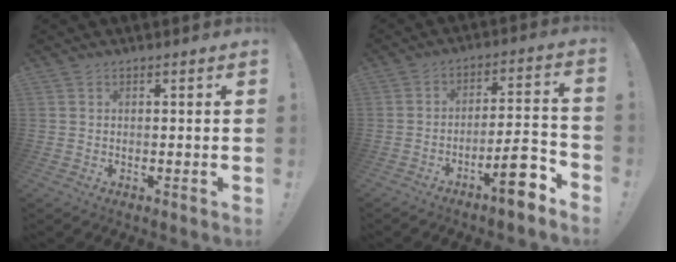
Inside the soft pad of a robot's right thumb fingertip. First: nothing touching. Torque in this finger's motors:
{"motor_torque": [2.36, 1.82, 1.24, -1.53, 0.58]}